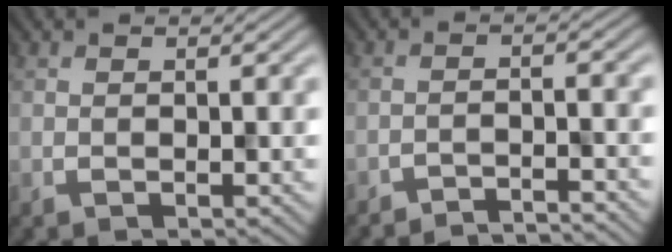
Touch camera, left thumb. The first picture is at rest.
{"total": 3.4, "force": [-3.4, -0.4, -0.6], "torque": [0.015, 0.013, -0.064]}